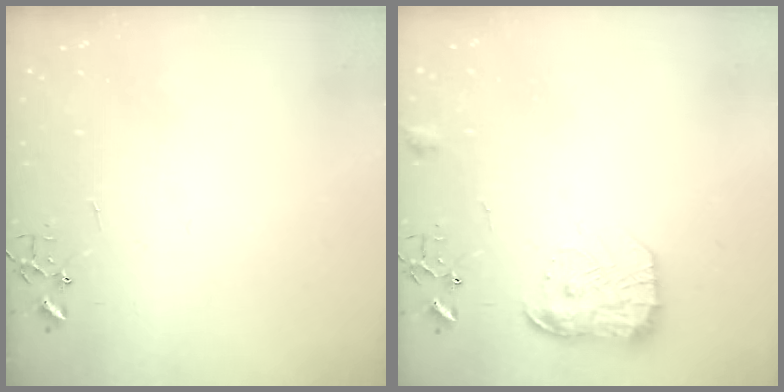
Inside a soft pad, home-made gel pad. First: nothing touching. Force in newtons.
{"total": 14.3, "press": 14.3, "slide": 0.9}